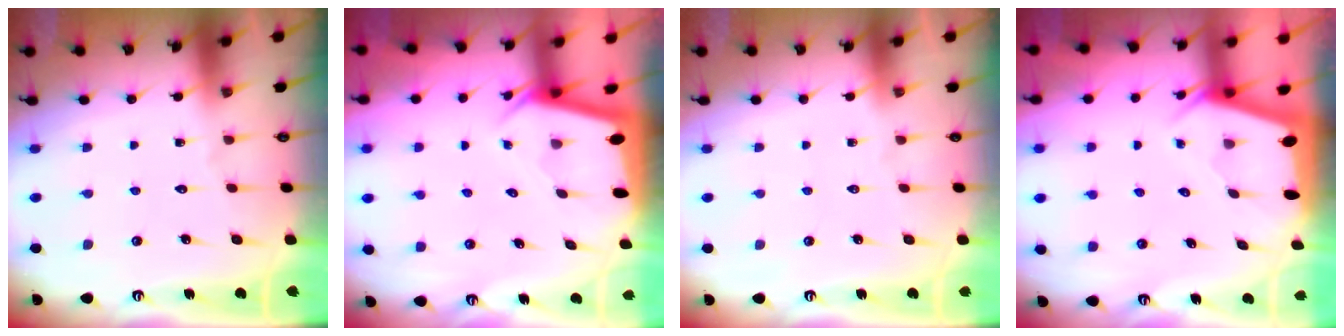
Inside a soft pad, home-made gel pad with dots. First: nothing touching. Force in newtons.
{"total": 2.4, "press": 2.4, "slide": 0.1}
{"total": 0.0}
{"total": 2.2, "press": 2.2, "slide": 0.3}